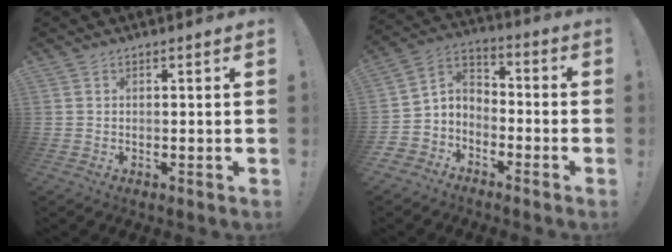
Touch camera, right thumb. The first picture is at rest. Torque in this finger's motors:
{"motor_torque": [0.04, 0.02, 0.10, 0.06, 0.01]}